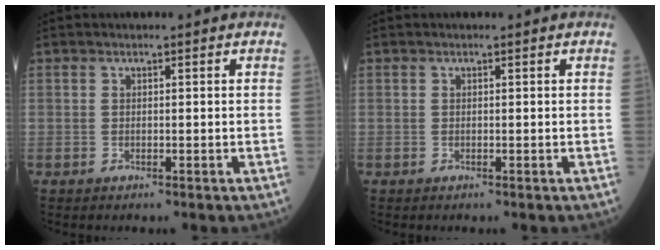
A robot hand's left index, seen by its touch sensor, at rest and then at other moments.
{"total": 0.0}